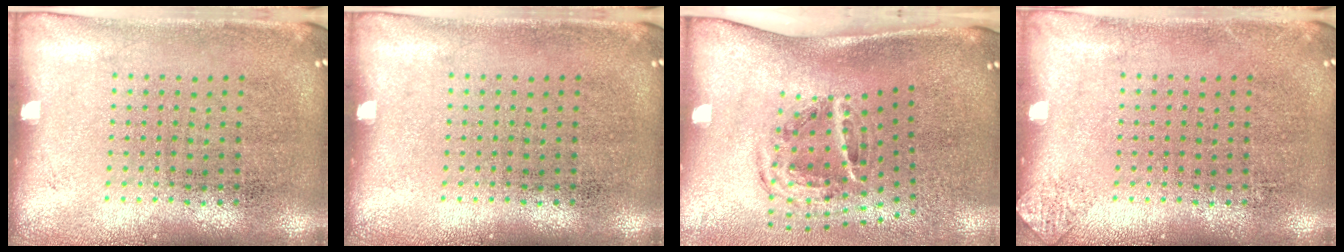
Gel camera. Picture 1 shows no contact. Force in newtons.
{"total": 0.0}
{"total": 2.0, "press": 1.2, "slide": 1.6}
{"total": 0.6, "press": 0.6, "slide": 0.2}